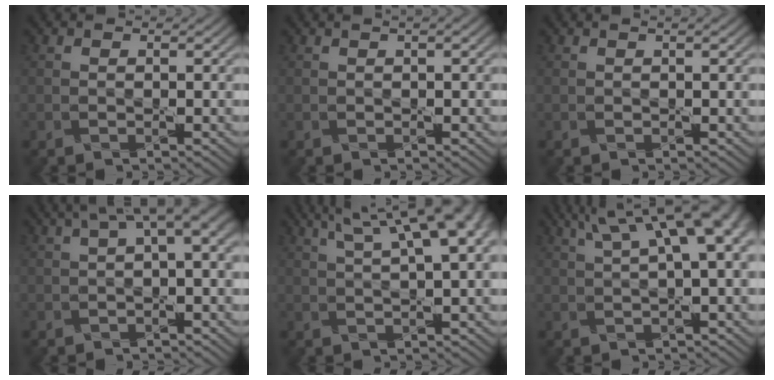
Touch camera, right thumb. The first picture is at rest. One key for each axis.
{"total": 1.7, "fx": 0.8, "fy": 0.3, "fz": 1.5, "tx": -0.026, "ty": 0.004, "tz": 0.004}
{"total": 0.8, "fx": 0.5, "fy": 0.1, "fz": 0.6, "tx": -0.014, "ty": 0.001, "tz": 0.002}
{"total": 5.5, "fx": 1.6, "fy": 1.5, "fz": 5.1, "tx": -0.076, "ty": 0.022, "tz": 0.027}
{"total": 10.9, "fx": 4.8, "fy": 2.8, "fz": 9.3, "tx": -0.135, "ty": 0.037, "tz": 0.062}
{"total": 10.2, "fx": 3.8, "fy": 3.0, "fz": 9.0, "tx": -0.138, "ty": 0.033, "tz": 0.058}